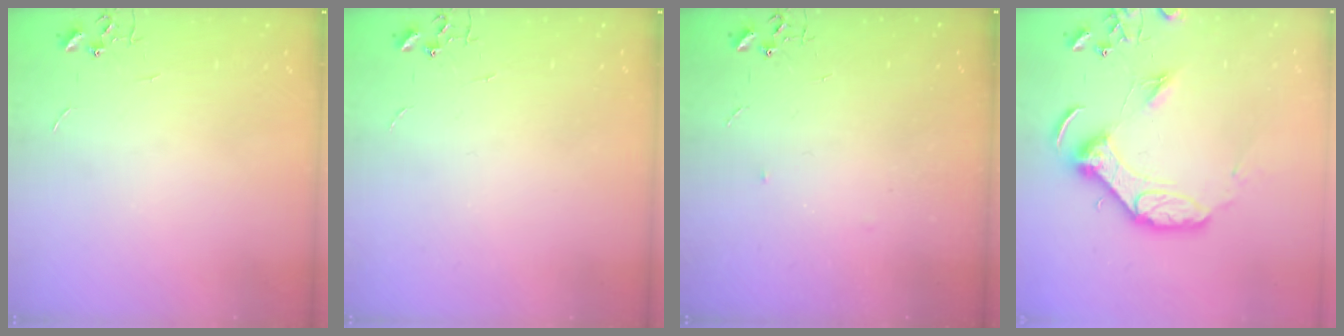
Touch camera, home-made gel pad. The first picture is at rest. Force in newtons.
{"total": 0.0}
{"total": 3.6, "press": 3.5, "slide": 0.6}
{"total": 13.0, "press": 12.8, "slide": 1.9}